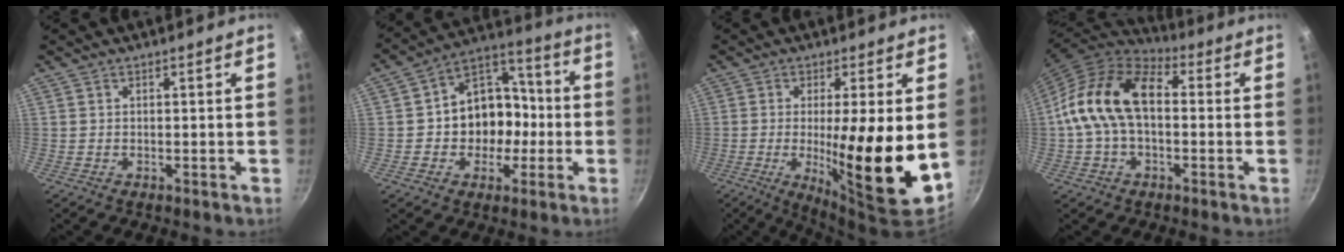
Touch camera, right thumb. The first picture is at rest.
{"total": 15.5, "force": [-1.7, 12.5, 8.9], "torque": [-0.094, 0.050, -0.033]}
{"total": 15.8, "force": [-0.6, 2.6, 15.6], "torque": [-0.248, -0.020, -0.006]}
{"total": 16.0, "force": [0.3, 10.2, 12.4], "torque": [-0.209, 0.039, -0.011]}